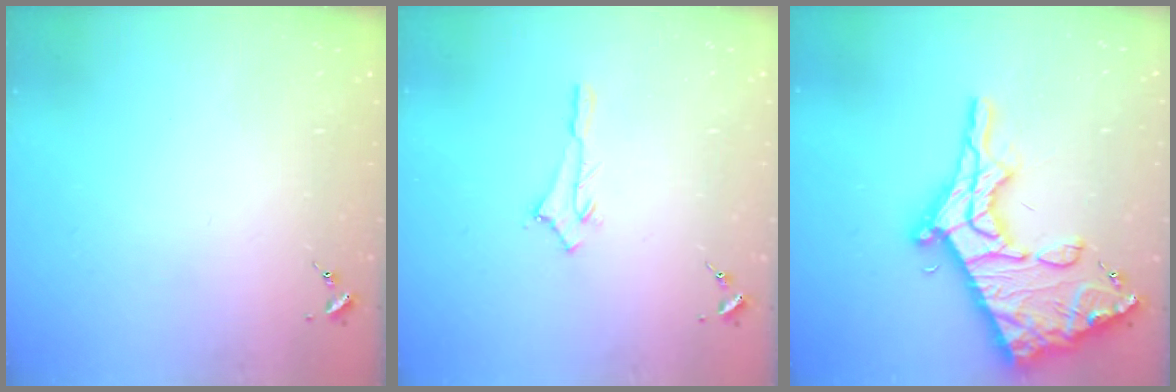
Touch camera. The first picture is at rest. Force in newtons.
{"total": 2.5, "press": 2.5, "slide": 0.2}
{"total": 27.1, "press": 27.0, "slide": 2.1}